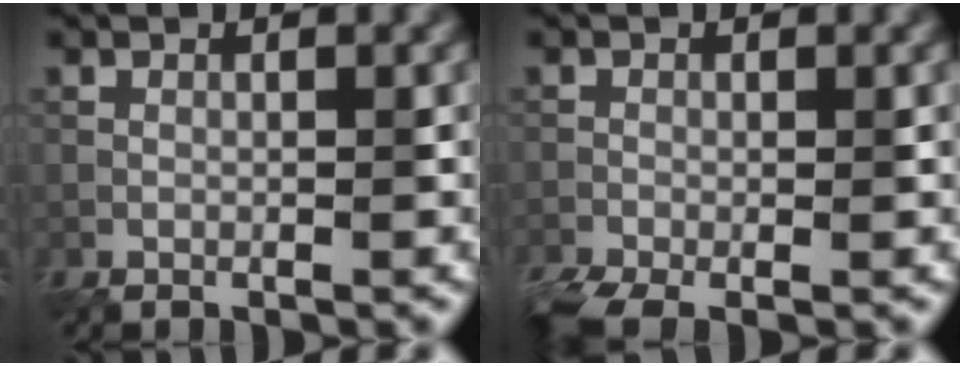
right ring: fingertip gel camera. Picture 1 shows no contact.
{"total": 4.1, "force": [-2.8, 1.4, 2.7], "torque": [-0.060, -0.016, -0.053]}